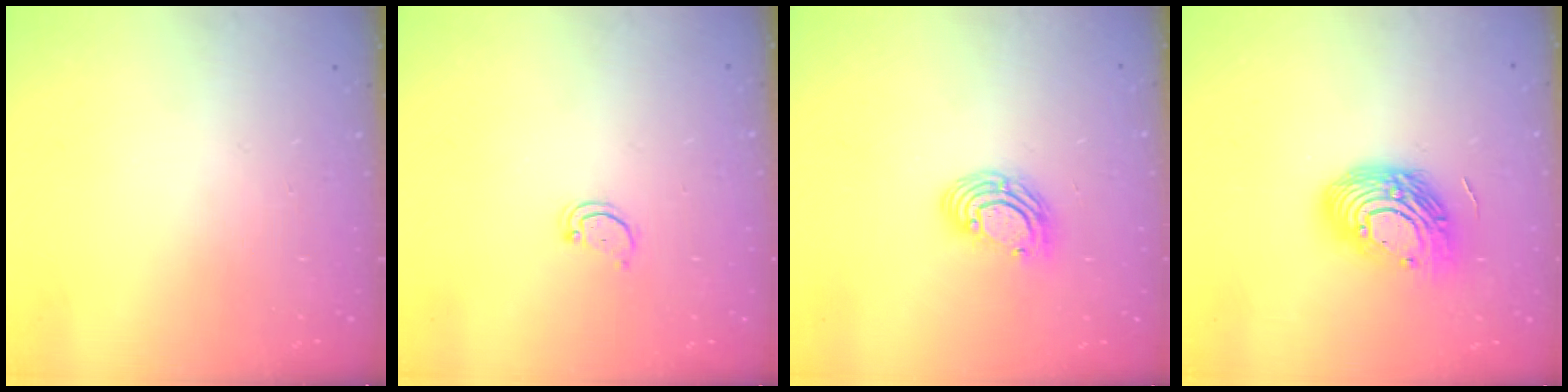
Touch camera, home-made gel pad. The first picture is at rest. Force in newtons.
{"total": 2.2, "press": 2.1, "slide": 0.4}
{"total": 7.9, "press": 7.8, "slide": 1.2}
{"total": 14.8, "press": 14.8, "slide": 1.0}